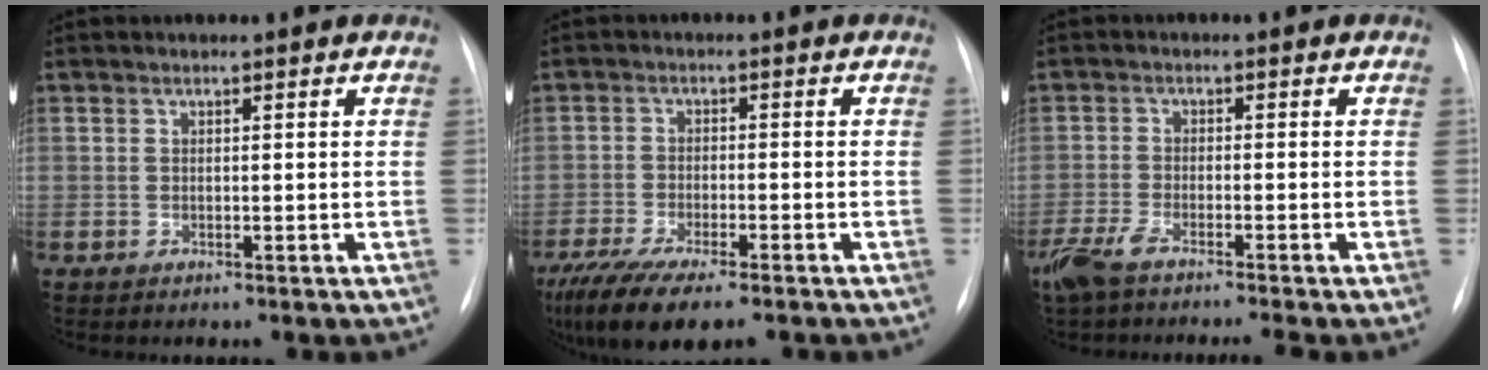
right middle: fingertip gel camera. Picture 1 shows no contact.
{"total": 13.8, "force": [-10.3, 3.3, 8.6], "torque": [-0.175, -0.025, -0.167]}
{"total": 7.3, "force": [-6.0, 0.3, 4.2], "torque": [-0.074, -0.017, -0.106]}